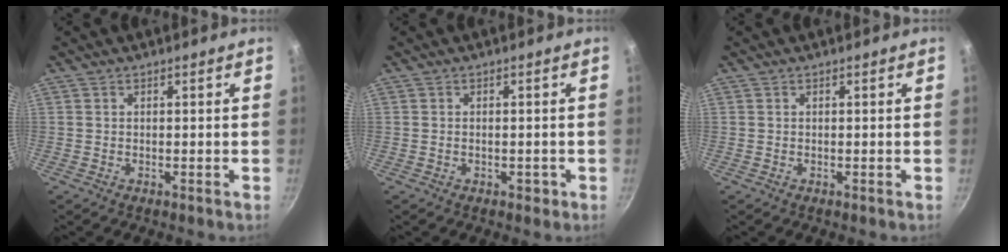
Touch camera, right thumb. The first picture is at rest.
{"total": 1.3, "force": [-0.6, 0.8, 0.8], "torque": [-0.007, 0.004, -0.006]}
{"total": 0.0}